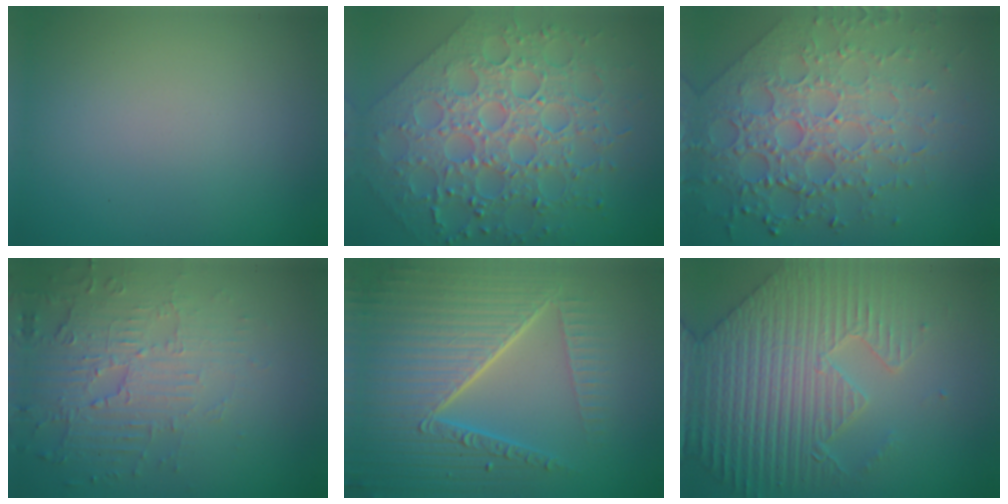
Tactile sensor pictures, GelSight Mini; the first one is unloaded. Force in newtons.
{"total": 7.2, "press": 6.0, "slide": 3.9}
{"total": 7.6, "press": 5.5, "slide": 5.3}
{"total": 5.9, "press": 3.8, "slide": 4.5}
{"total": 8.6, "press": 6.0, "slide": 6.2}
{"total": 7.3, "press": 6.0, "slide": 4.1}